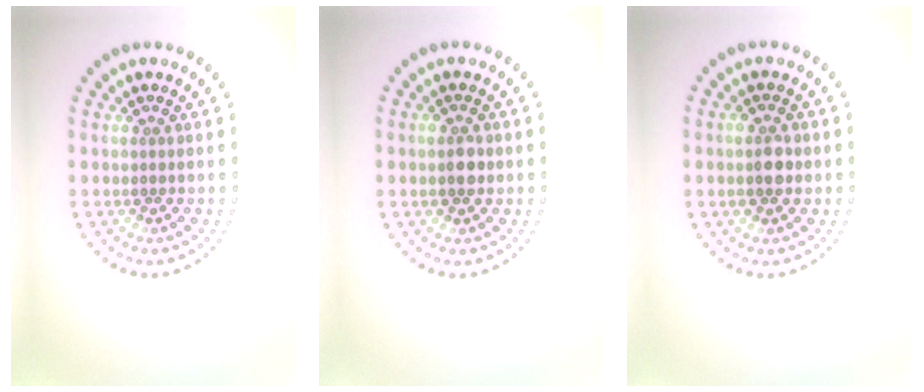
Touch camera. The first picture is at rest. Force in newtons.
{"total": 2.0, "press": 2.0, "slide": 0.2}
{"total": 2.3, "press": 2.3, "slide": 0.3}